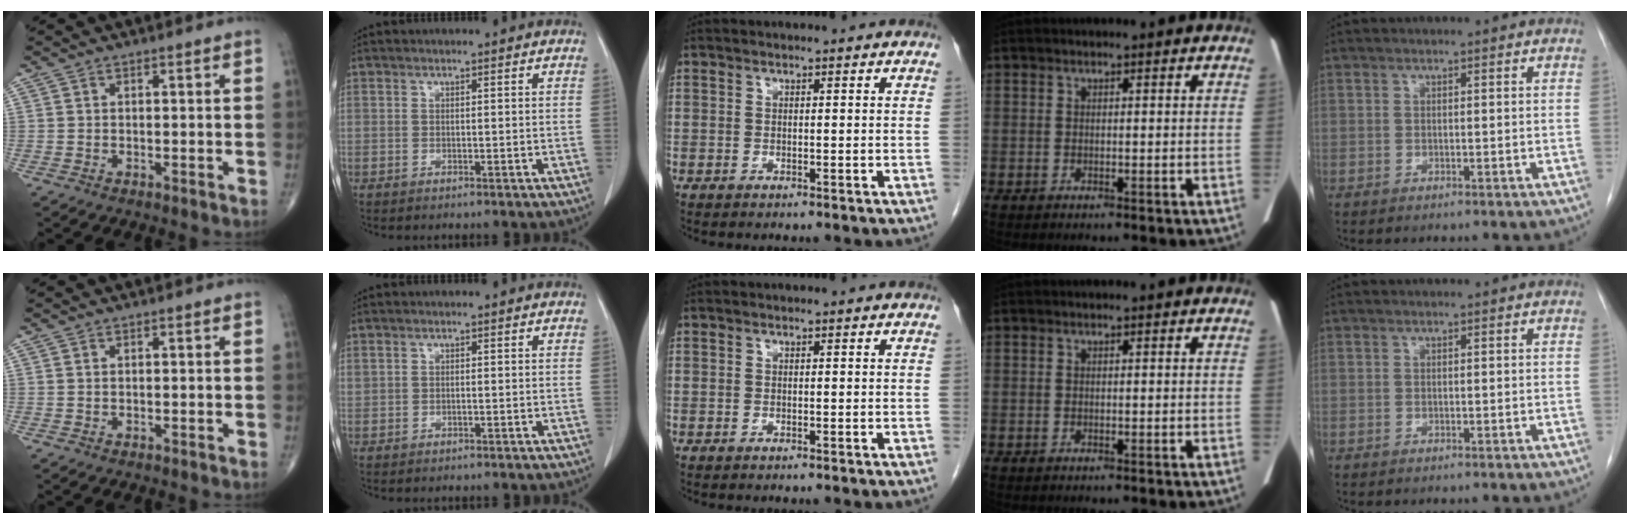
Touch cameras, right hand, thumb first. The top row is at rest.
{"index": {"total": 0.7, "force": [0.1, 0.5, 0.4], "torque": [-0.014, 0.006, 0.008]}}